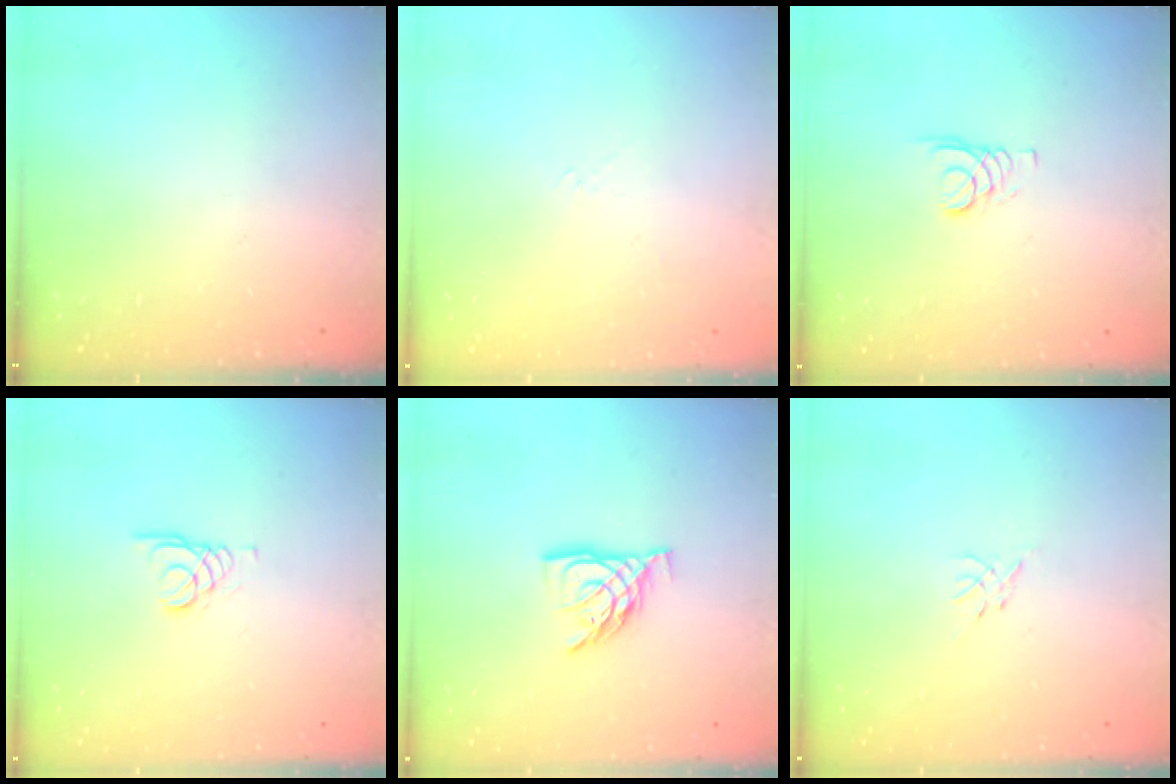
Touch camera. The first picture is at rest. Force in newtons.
{"total": 2.6, "press": 2.5, "slide": 0.6}
{"total": 1.6, "press": 1.6, "slide": 0.2}
{"total": 1.5, "press": 1.5, "slide": 0.1}
{"total": 9.2, "press": 9.1, "slide": 0.9}
{"total": 0.5, "press": 0.4, "slide": 0.3}